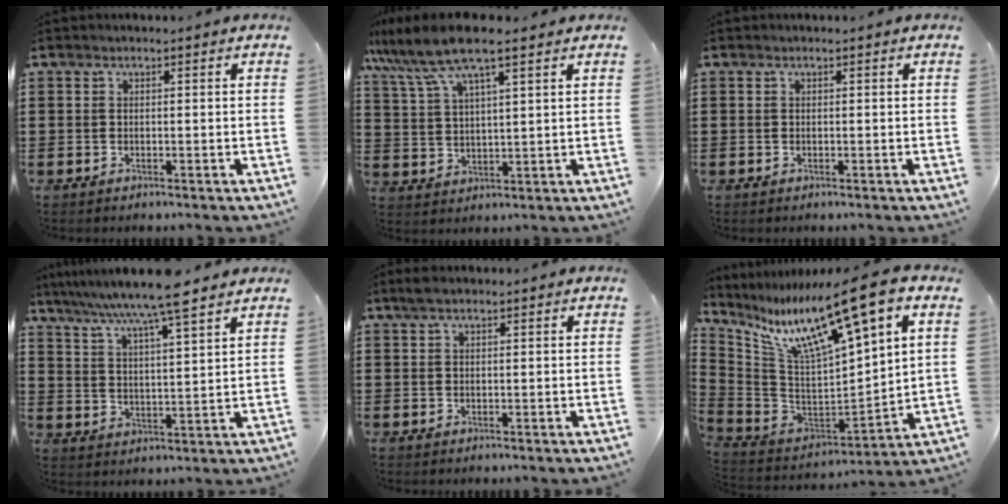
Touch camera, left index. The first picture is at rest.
{"total": 9.0, "force": [6.6, 1.6, 5.9], "torque": [-0.134, -0.012, 0.118]}
{"total": 0.0}
{"total": 7.9, "force": [6.7, -0.2, 4.1], "torque": [-0.102, -0.030, 0.113]}
{"total": 1.3, "force": [0.8, 0.4, 1.0], "torque": [-0.021, 0.002, 0.013]}
{"total": 14.3, "force": [8.5, 2.4, 11.2], "torque": [-0.217, -0.052, 0.136]}